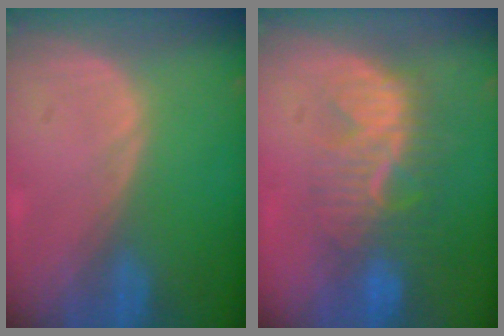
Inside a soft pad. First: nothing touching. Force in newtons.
{"total": 8.6, "press": 8.1, "slide": 3.0}